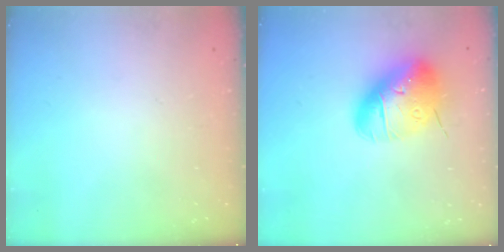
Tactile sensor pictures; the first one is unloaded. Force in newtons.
{"total": 18.5, "press": 18.3, "slide": 2.9}